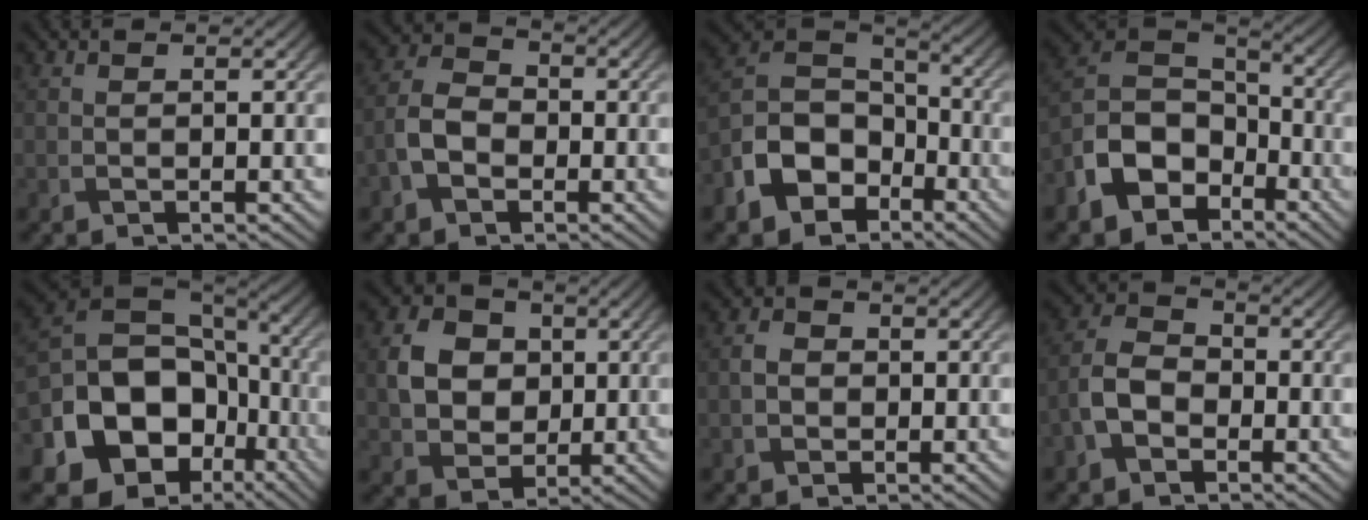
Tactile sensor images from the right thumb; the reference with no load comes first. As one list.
[{"total": 5.0, "force": [-2.0, 3.5, 3.1], "torque": [-0.070, 0.004, -0.048]}, {"total": 11.2, "force": [-5.7, 7.7, 5.8], "torque": [-0.138, -0.019, -0.123]}, {"total": 11.1, "force": [-5.7, 7.5, 5.8], "torque": [-0.135, -0.015, -0.126]}, {"total": 19.4, "force": [-5.8, 15.4, 10.3], "torque": [-0.225, -0.038, -0.094]}, {"total": 6.7, "force": [0.7, 5.7, 3.5], "torque": [-0.082, 0.006, 0.004]}, {"total": 2.2, "force": [-0.4, 1.8, 1.1], "torque": [-0.023, -0.001, -0.013]}, {"total": 5.7, "force": [-2.3, 3.9, 3.5], "torque": [-0.081, 0.004, -0.054]}]